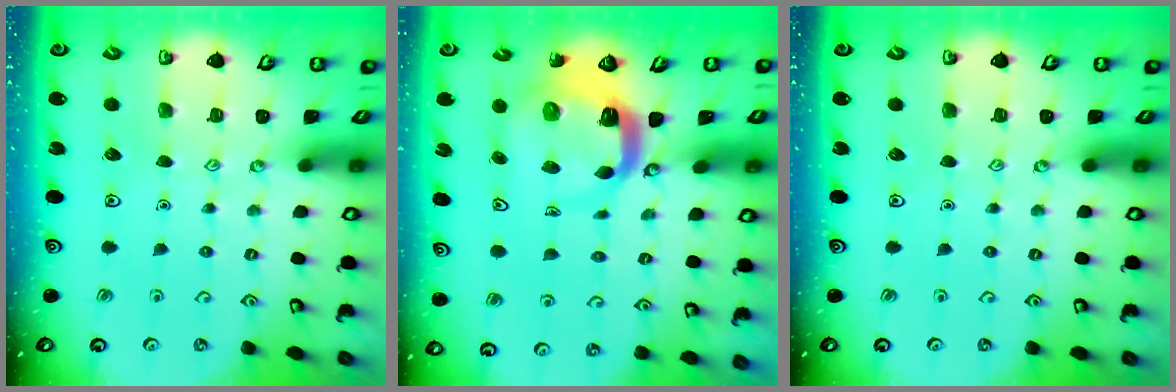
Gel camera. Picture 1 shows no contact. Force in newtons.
{"total": 7.1, "press": 7.0, "slide": 0.7}
{"total": 0.0}